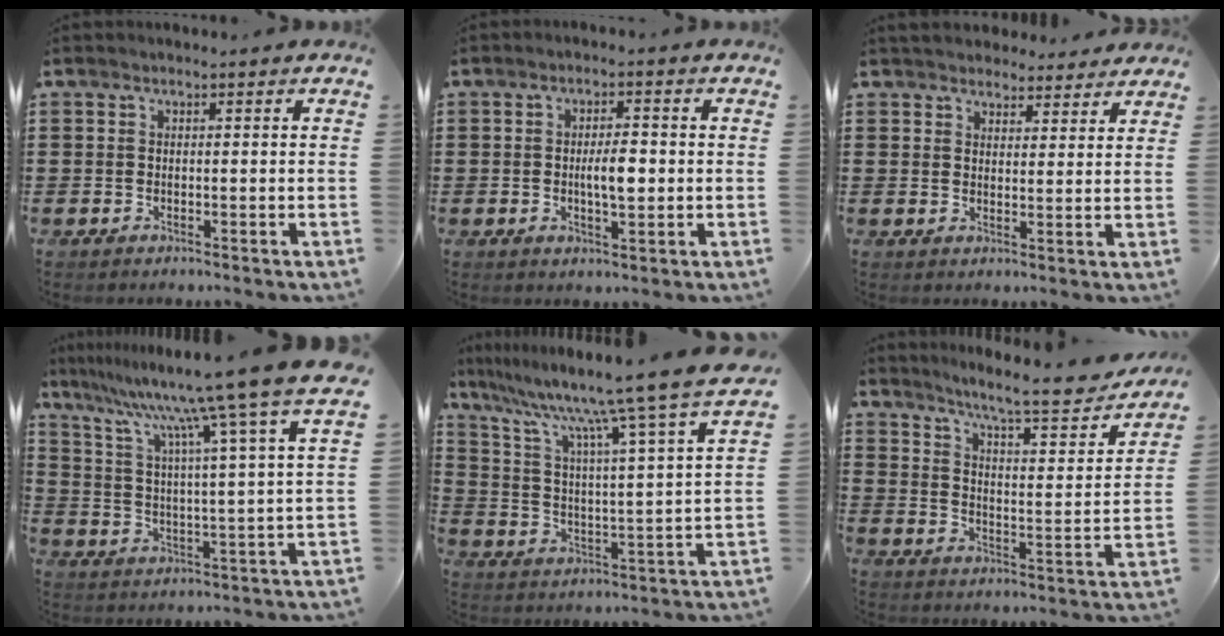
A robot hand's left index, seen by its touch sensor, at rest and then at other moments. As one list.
[{"total": 4.4, "force": [-0.2, 1.4, 4.1], "torque": [-0.066, 0.000, -0.007]}, {"total": 3.7, "force": [3.5, 1.2, -0.1], "torque": [-0.003, -0.010, 0.065]}, {"total": 11.8, "force": [10.1, -1.4, 5.8], "torque": [-0.146, -0.073, 0.157]}, {"total": 9.9, "force": [8.4, -1.3, 5.1], "torque": [-0.127, -0.071, 0.125]}, {"total": 8.7, "force": [7.4, 0.1, 4.5], "torque": [-0.101, -0.052, 0.117]}]